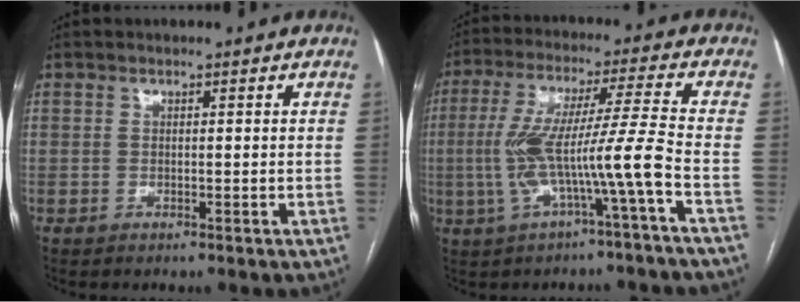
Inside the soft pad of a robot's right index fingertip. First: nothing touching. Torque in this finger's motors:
{"motor_torque": [1.60, -0.42, 0.75, 0.21]}